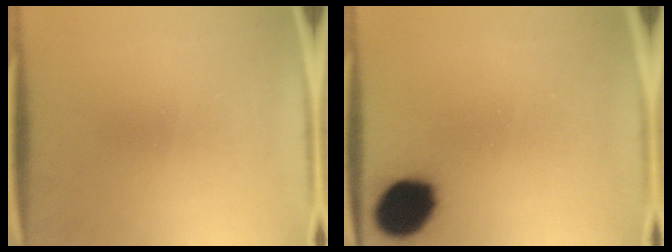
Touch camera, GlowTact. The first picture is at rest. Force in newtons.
{"total": 13.3}